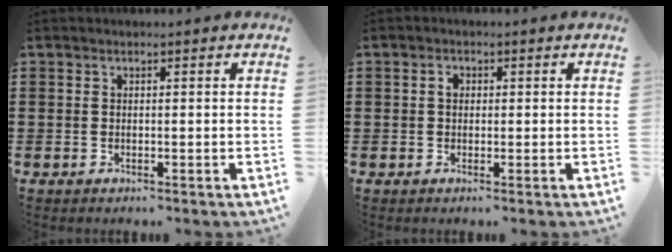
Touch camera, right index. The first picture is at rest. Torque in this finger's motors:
{"motor_torque": [0.70, 0.67, 0.32, 0.05]}